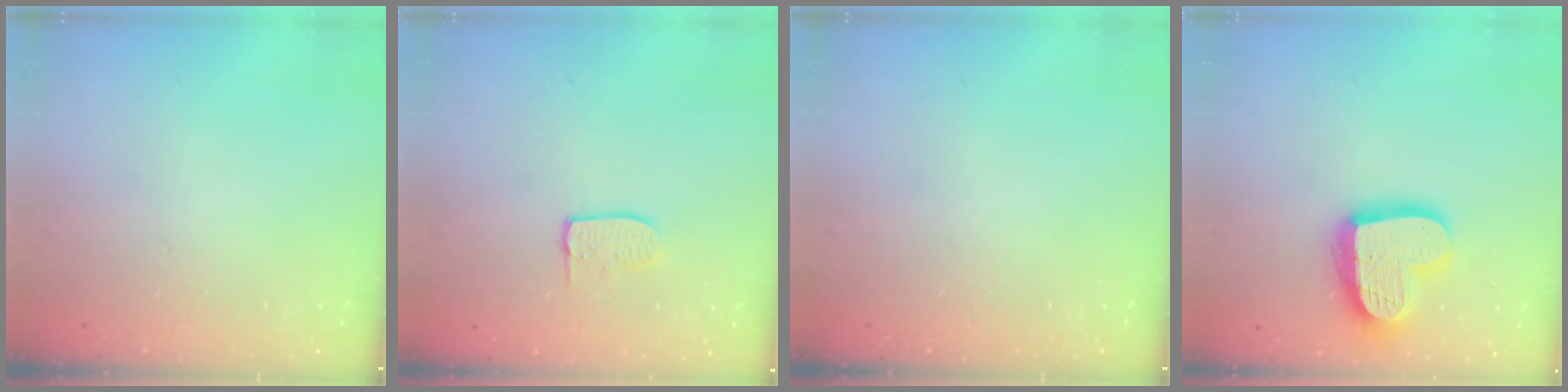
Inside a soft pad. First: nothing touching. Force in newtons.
{"total": 6.5, "press": 6.5, "slide": 0.6}
{"total": 0.0}
{"total": 18.9, "press": 18.8, "slide": 1.7}